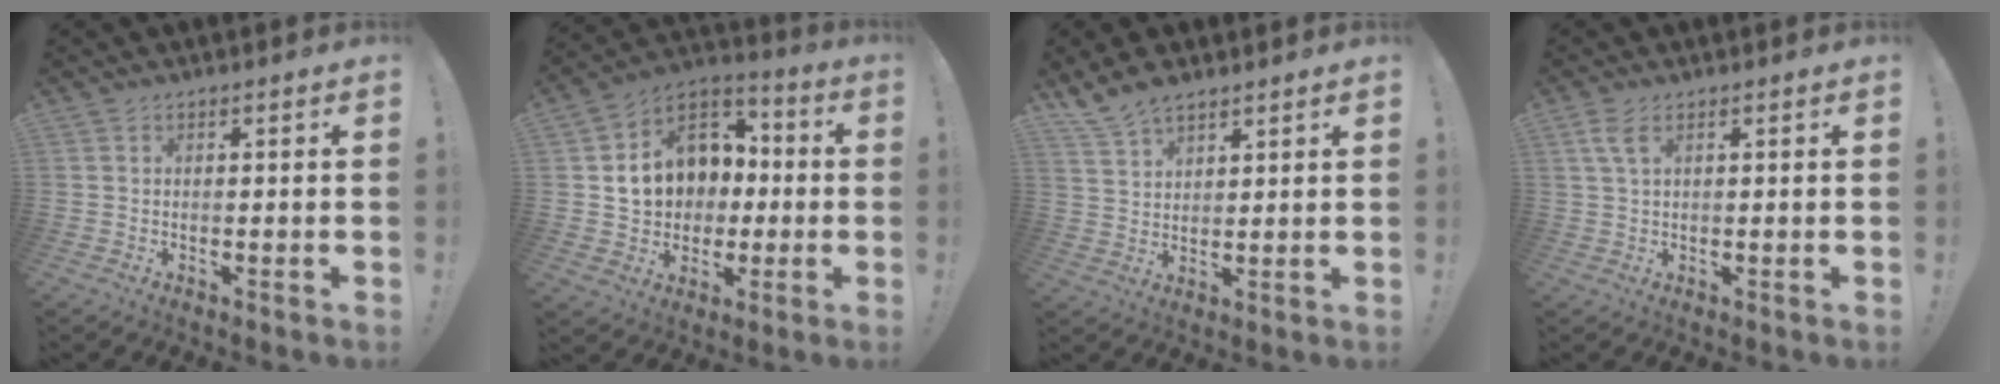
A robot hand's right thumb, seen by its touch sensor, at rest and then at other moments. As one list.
[{"total": 15.4, "force": [1.9, 13.0, 8.1], "torque": [-0.114, 0.000, 0.054]}, {"total": 7.5, "force": [6.0, 3.4, 3.0], "torque": [-0.060, -0.029, 0.117]}, {"total": 3.7, "force": [1.6, 1.5, 2.9], "torque": [-0.056, 0.000, 0.030]}]